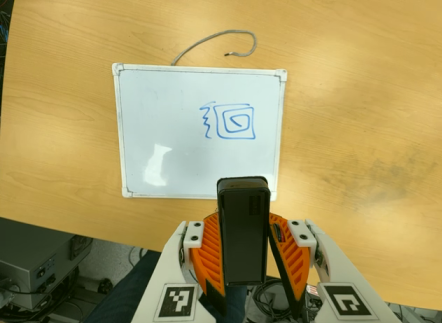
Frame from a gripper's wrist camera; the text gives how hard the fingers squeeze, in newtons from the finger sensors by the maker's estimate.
{"total": 4.5, "left": 4.6, "right": 4.4}